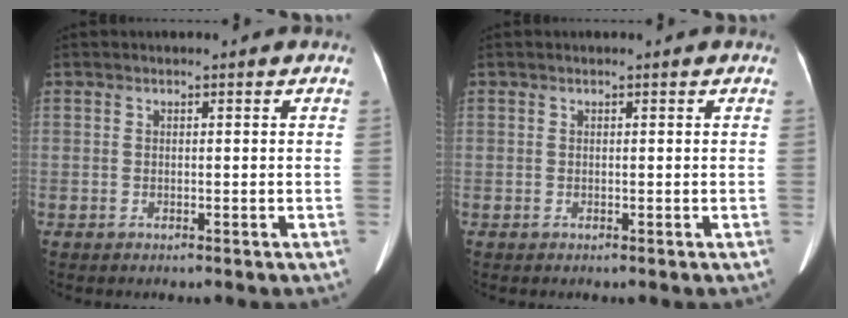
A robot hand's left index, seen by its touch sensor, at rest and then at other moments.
{"total": 0.0}